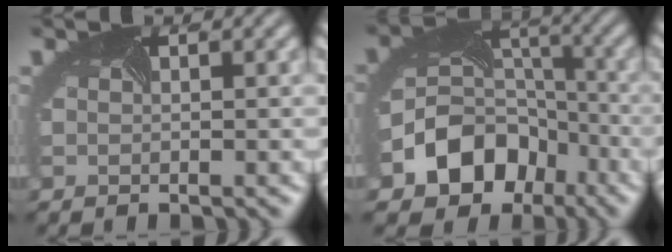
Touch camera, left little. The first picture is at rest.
{"total": 8.8, "force": [-4.6, 6.9, 3.1], "torque": [-0.063, 0.008, -0.095]}